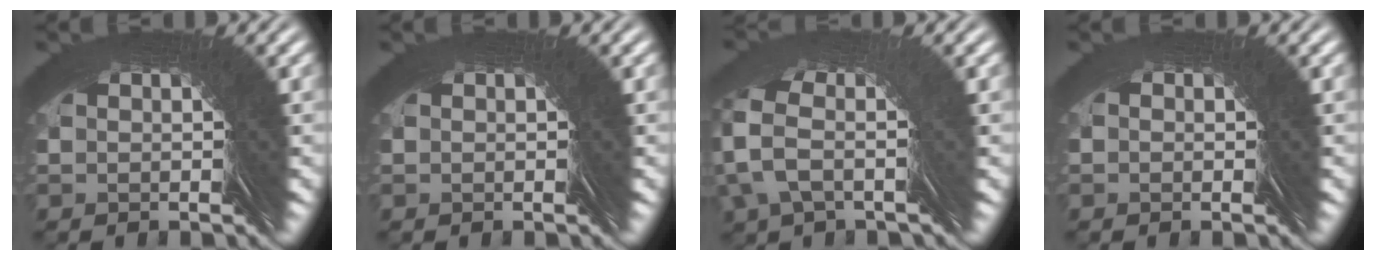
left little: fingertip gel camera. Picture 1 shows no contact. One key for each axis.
{"total": 0.0}
{"total": 3.9, "fx": 2.1, "fy": -2.5, "fz": -2.0, "tx": 0.021, "ty": 0.043, "tz": 0.021}
{"total": 1.0, "fx": 0.1, "fy": 1.0, "fz": 0.2, "tx": -0.007, "ty": 0.002, "tz": -0.002}